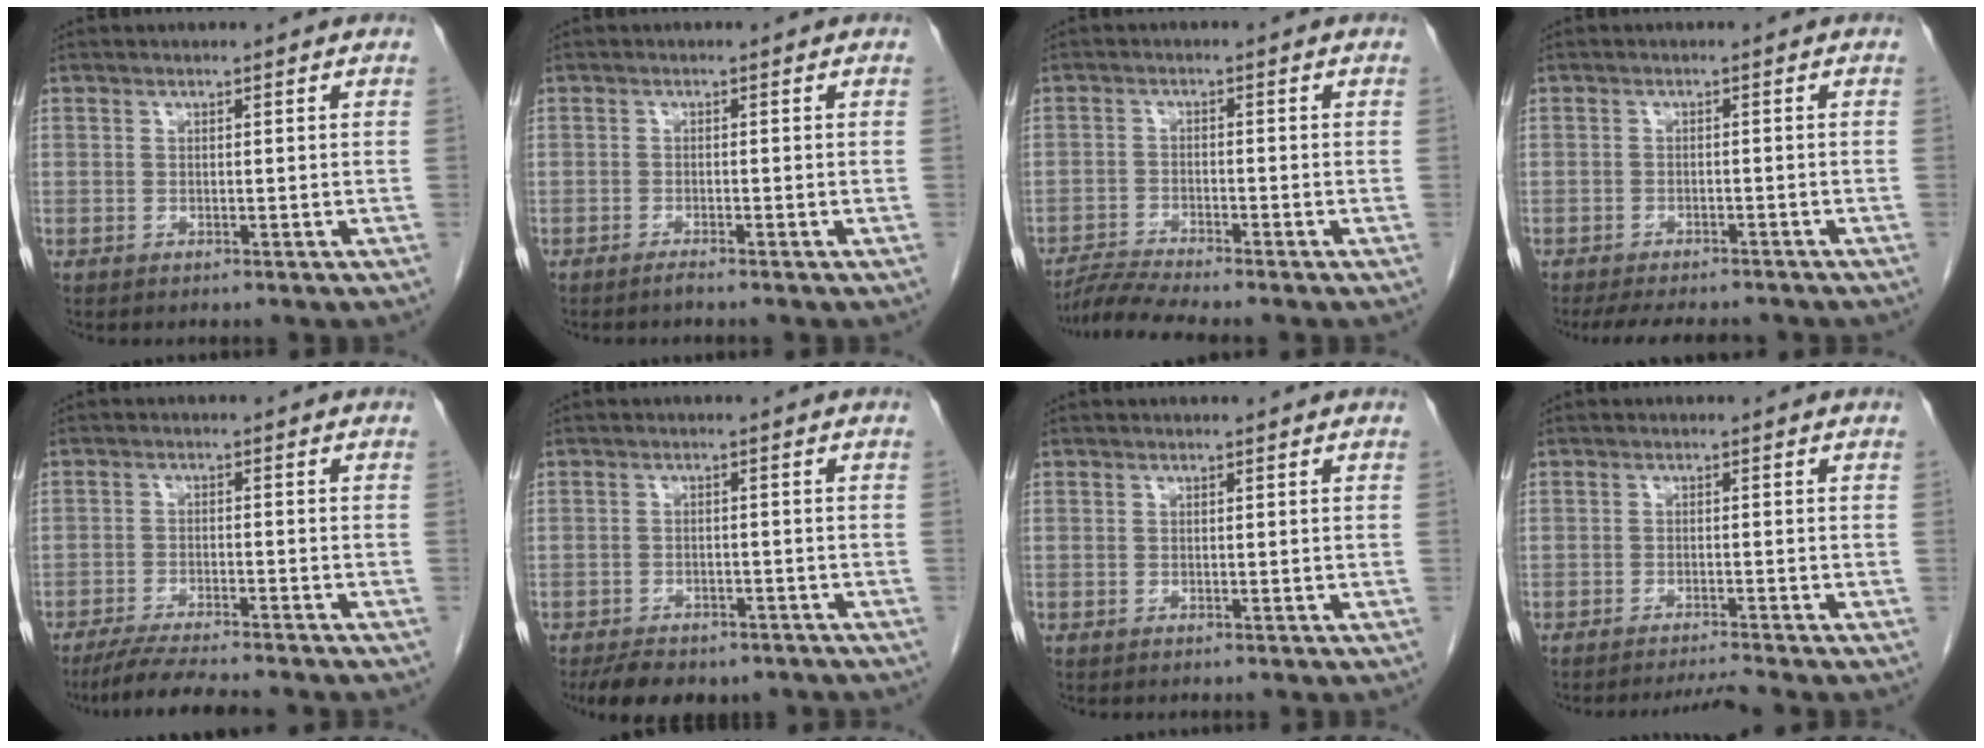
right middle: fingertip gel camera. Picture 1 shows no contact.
{"total": 1.1, "force": [-0.9, -0.2, 0.5], "torque": [-0.012, -0.001, -0.017]}
{"total": 4.7, "force": [-4.3, -1.3, 1.3], "torque": [-0.030, -0.019, -0.084]}
{"total": 9.4, "force": [-8.2, 2.7, 3.7], "torque": [-0.057, -0.007, -0.109]}
{"total": 9.3, "force": [-8.1, 0.2, 4.5], "torque": [-0.068, -0.021, -0.128]}
{"total": 9.3, "force": [-7.2, 4.2, 4.2], "torque": [-0.061, -0.001, -0.097]}
{"total": 0.0}
{"total": 2.8, "force": [-2.4, -1.5, 0.1], "torque": [-0.005, -0.012, -0.040]}